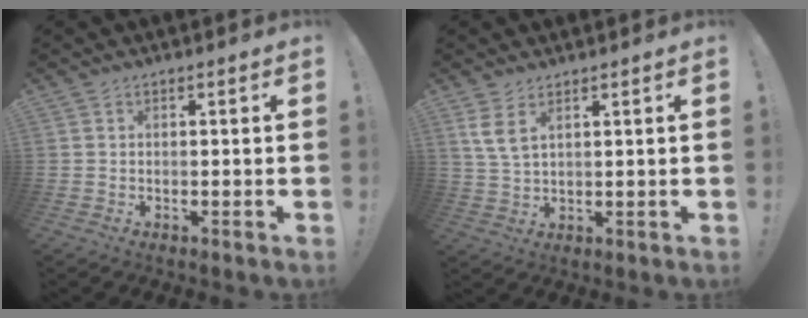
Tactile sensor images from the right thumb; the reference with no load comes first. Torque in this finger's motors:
{"motor_torque": [0.21, 0.38, 0.06, 0.01, 0.00]}